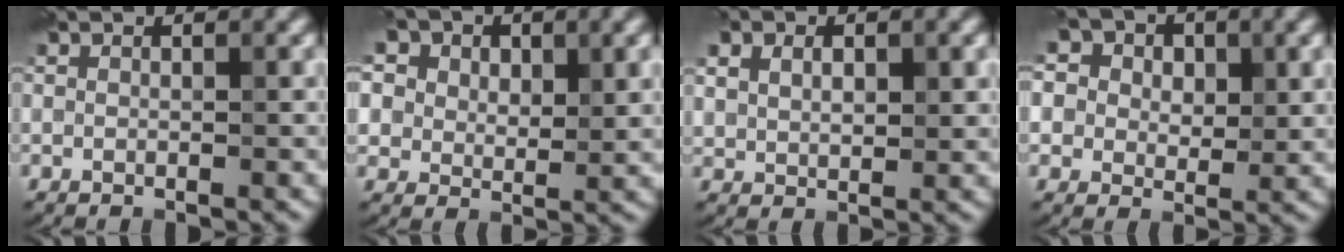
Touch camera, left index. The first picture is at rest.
{"total": 14.0, "force": [7.7, 9.1, 7.2], "torque": [-0.141, 0.032, 0.119]}
{"total": 4.1, "force": [1.5, 2.6, 2.8], "torque": [-0.047, 0.001, 0.027]}
{"total": 12.5, "force": [6.4, 8.8, 6.1], "torque": [-0.118, 0.033, 0.082]}